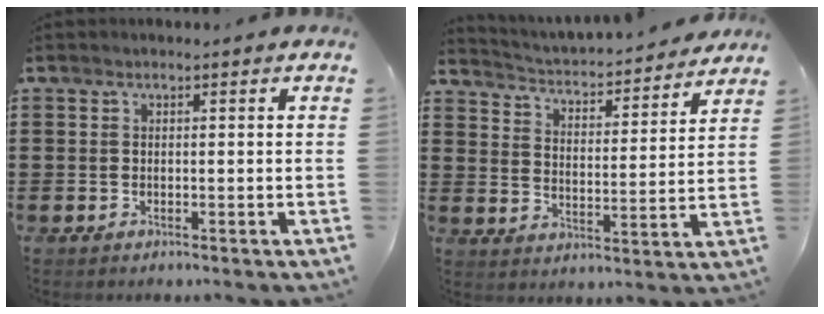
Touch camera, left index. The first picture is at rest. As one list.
[{"total": 3.0, "force": [3.0, -0.1, 0.3], "torque": [-0.025, -0.034, 0.041]}]